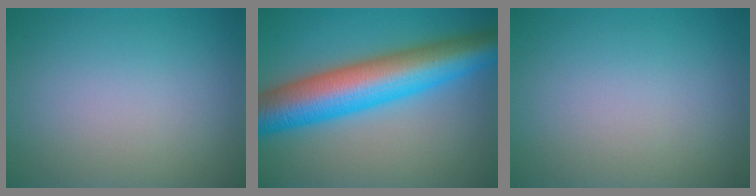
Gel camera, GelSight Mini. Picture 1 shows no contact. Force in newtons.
{"total": 11.3, "press": 11.3, "slide": 0.1}
{"total": 0.0}